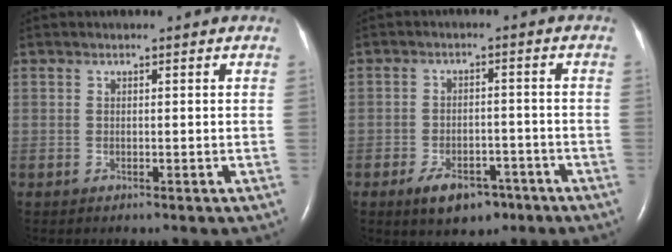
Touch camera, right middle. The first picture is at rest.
{"total": 6.8, "force": [-4.3, 3.6, 3.8], "torque": [-0.066, 0.003, -0.061]}